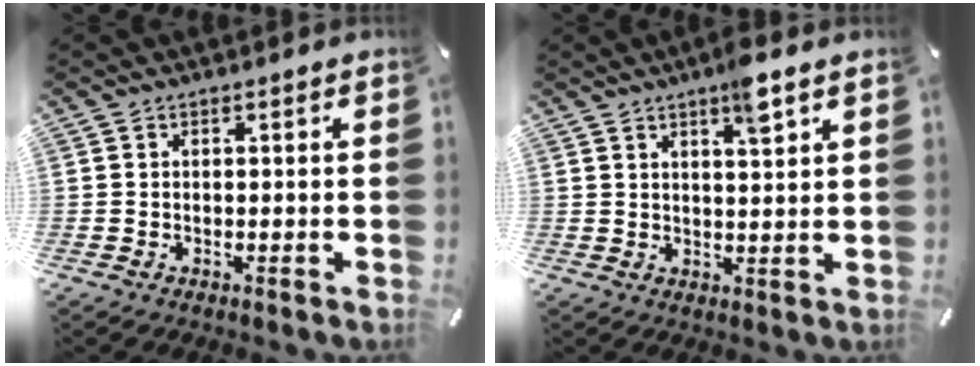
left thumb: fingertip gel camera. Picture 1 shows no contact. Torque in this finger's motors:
{"motor_torque": [0.93, 0.68, 0.16, 0.03, 0.21]}